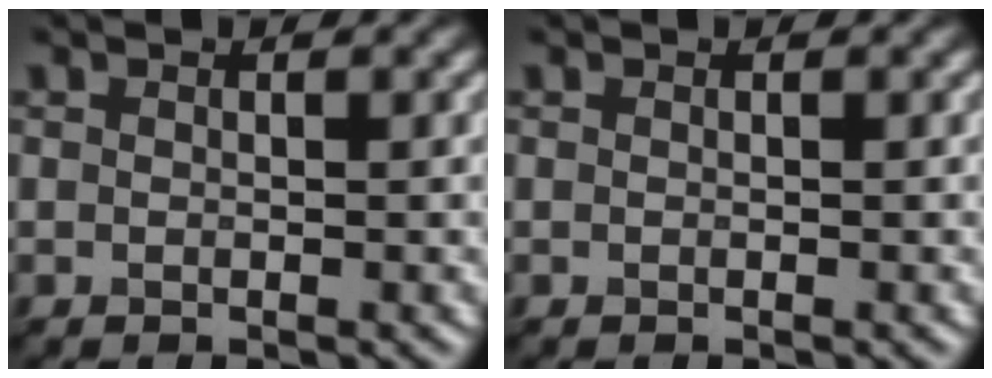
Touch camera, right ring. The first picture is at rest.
{"total": 0.0}